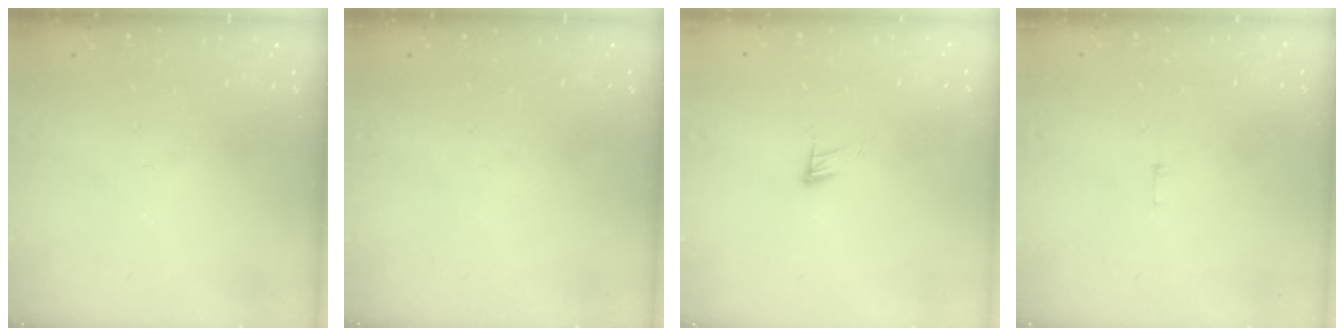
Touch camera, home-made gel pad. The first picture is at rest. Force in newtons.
{"total": 0.0}
{"total": 5.2, "press": 5.1, "slide": 0.4}
{"total": 3.8, "press": 3.8, "slide": 0.3}